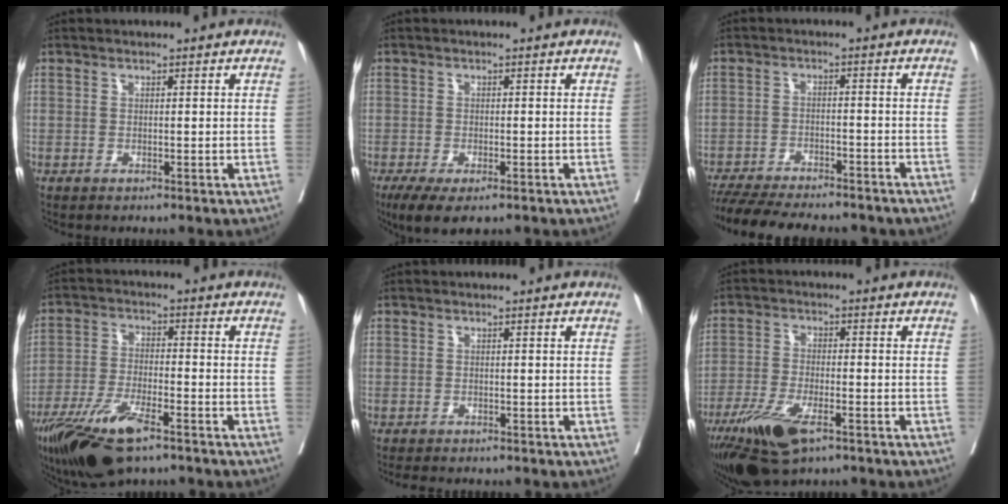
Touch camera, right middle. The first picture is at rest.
{"total": 6.3, "force": [-4.2, 2.1, 4.2], "torque": [-0.066, -0.015, -0.067]}
{"total": 17.7, "force": [-15.7, 3.5, 7.5], "torque": [-0.160, -0.024, -0.219]}
{"total": 13.2, "force": [-8.5, 3.4, 9.5], "torque": [-0.186, -0.030, -0.152]}
{"total": 2.5, "force": [-2.1, 0.9, 0.9], "torque": [-0.016, -0.007, -0.029]}
{"total": 10.8, "force": [-6.5, 3.2, 8.0], "torque": [-0.153, -0.022, -0.115]}